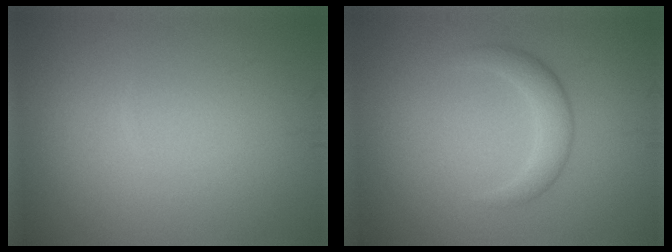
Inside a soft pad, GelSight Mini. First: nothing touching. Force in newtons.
{"total": 2.4, "press": 2.4, "slide": 0.1}